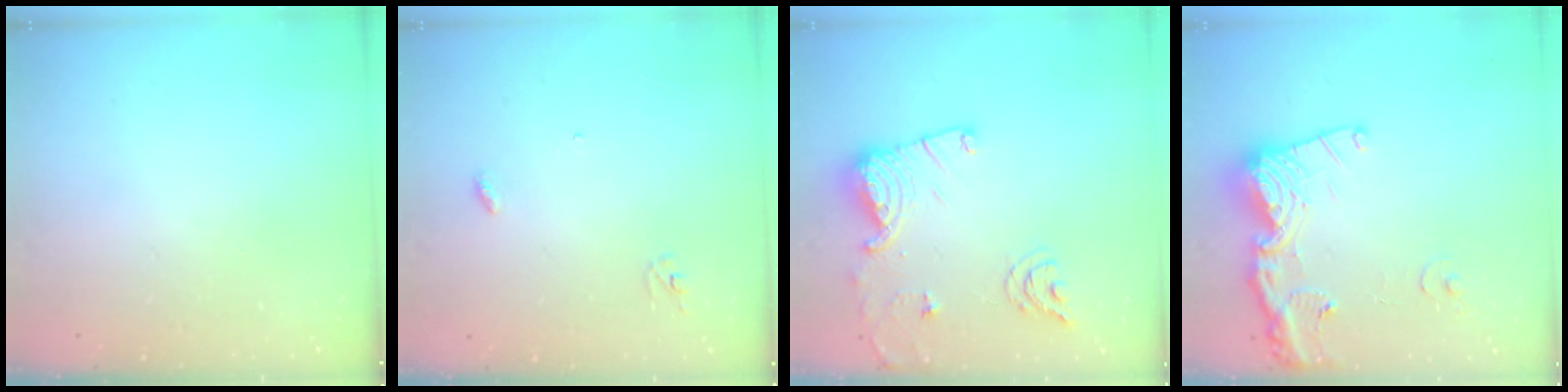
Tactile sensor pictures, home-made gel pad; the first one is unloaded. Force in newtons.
{"total": 2.9, "press": 2.9, "slide": 0.2}
{"total": 15.1, "press": 15.0, "slide": 1.5}
{"total": 17.6, "press": 17.5, "slide": 2.0}